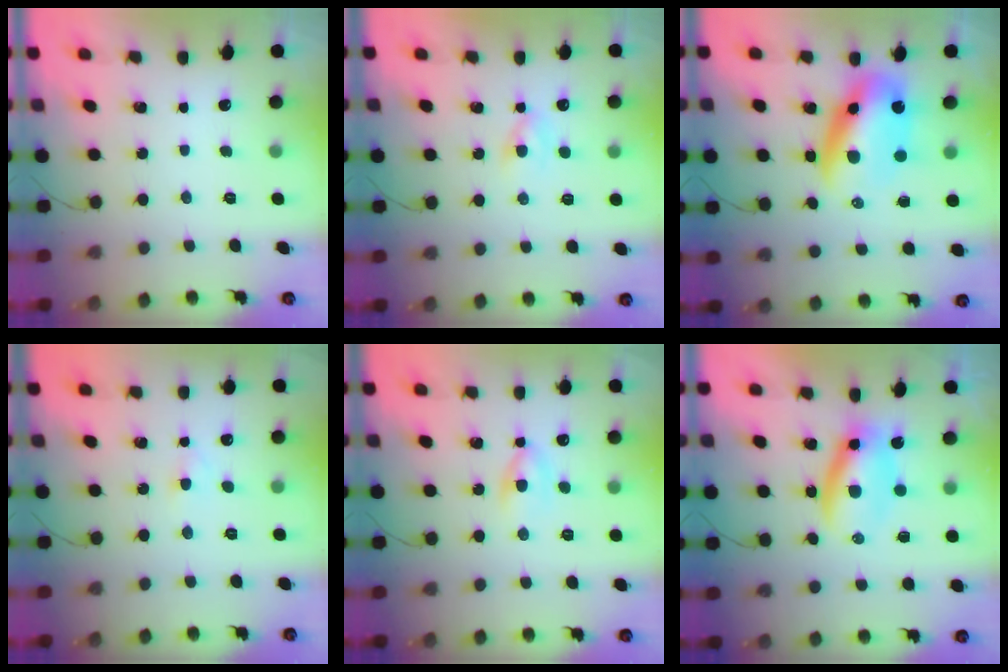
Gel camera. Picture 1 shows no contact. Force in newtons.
{"total": 2.2, "press": 2.0, "slide": 1.1}
{"total": 11.2, "press": 10.8, "slide": 3.0}
{"total": 2.1, "press": 1.8, "slide": 0.9}
{"total": 4.6, "press": 4.5, "slide": 1.2}
{"total": 7.5, "press": 7.3, "slide": 1.6}